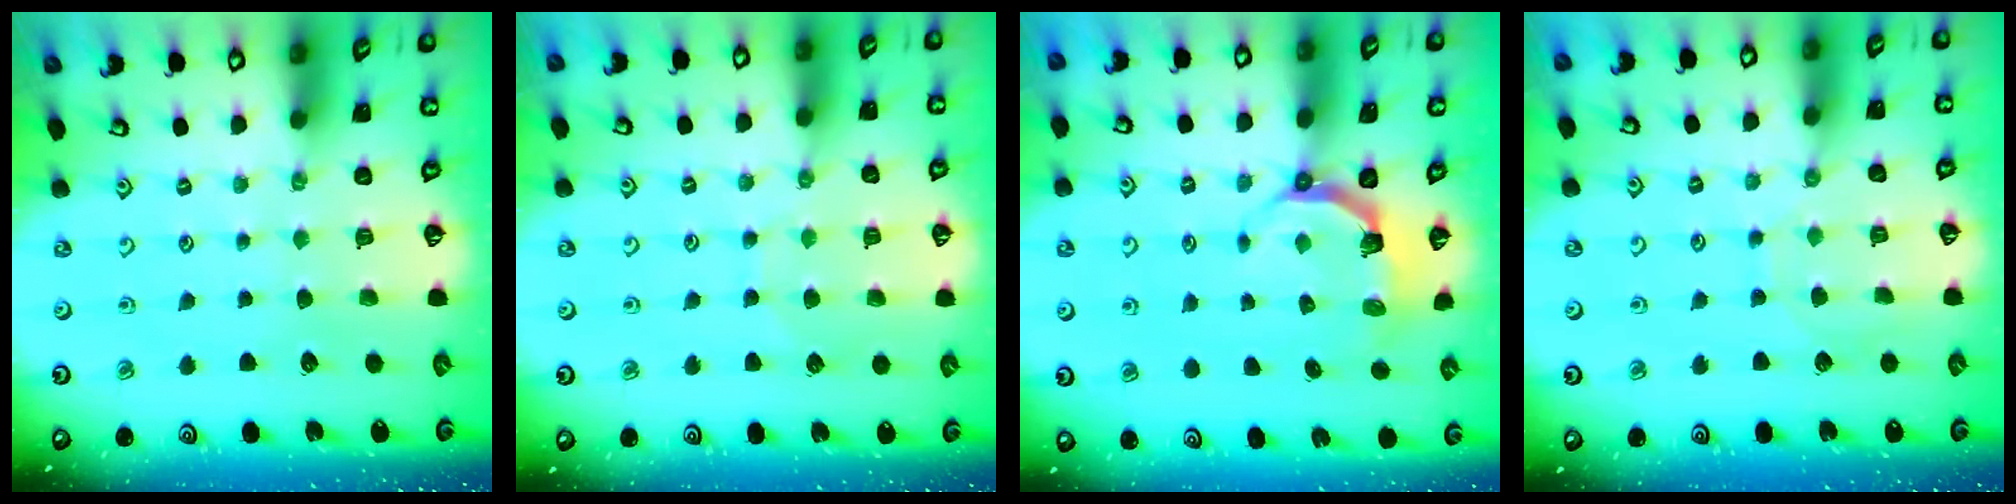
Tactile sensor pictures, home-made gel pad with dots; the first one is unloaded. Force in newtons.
{"total": 6.0, "press": 6.0, "slide": 0.6}
{"total": 5.1, "press": 3.6, "slide": 3.6}
{"total": 6.3, "press": 6.3, "slide": 0.6}